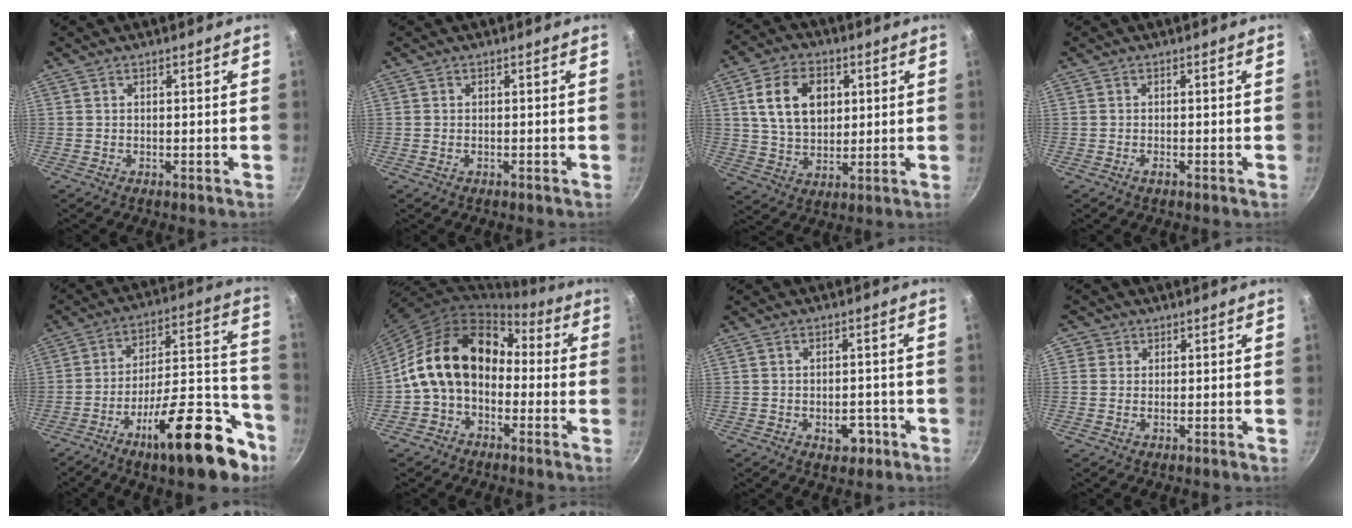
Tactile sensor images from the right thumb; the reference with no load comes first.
{"total": 0.6, "force": [-0.3, 0.3, 0.4], "torque": [-0.011, 0.003, -0.007]}
{"total": 12.5, "force": [3.2, 8.8, 8.2], "torque": [-0.123, -0.005, 0.058]}
{"total": 0.7, "force": [-0.5, 0.1, 0.5], "torque": [-0.012, 0.001, -0.012]}
{"total": 23.3, "force": [-12.9, 8.1, 17.6], "torque": [-0.207, 0.085, -0.201]}
{"total": 15.8, "force": [-1.0, 11.6, 10.7], "torque": [-0.153, 0.059, -0.031]}
{"total": 4.5, "force": [-2.0, 2.9, 2.8], "torque": [-0.018, 0.016, -0.022]}
{"total": 2.0, "force": [0.3, 2.0, 0.5], "torque": [0.005, -0.004, -0.004]}